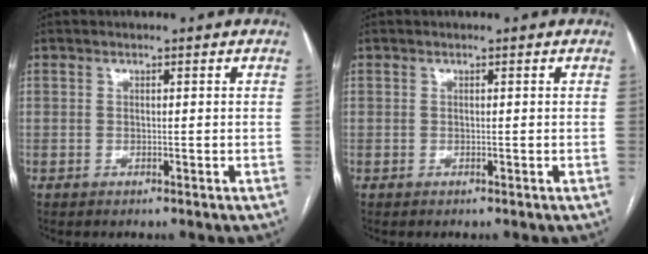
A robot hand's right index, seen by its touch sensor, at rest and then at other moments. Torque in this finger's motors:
{"motor_torque": [0.02, 0.00, 0.00, 0.00]}